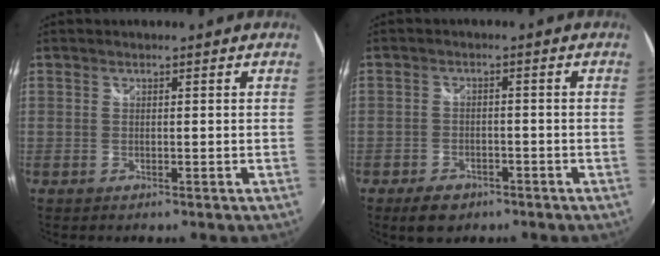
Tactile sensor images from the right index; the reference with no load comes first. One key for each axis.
{"total": 5.5, "fx": -3.8, "fy": 3.3, "fz": 2.2, "tx": -0.060, "ty": 0.001, "tz": -0.056}